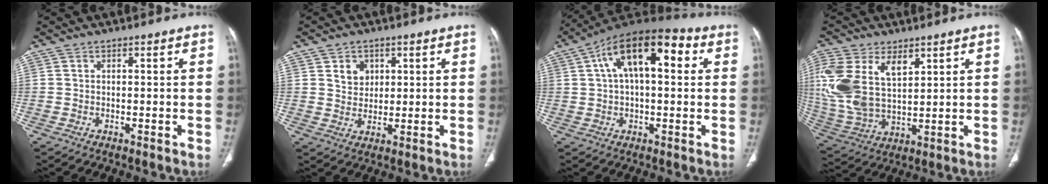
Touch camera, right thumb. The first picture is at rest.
{"total": 4.4, "force": [1.8, 3.6, 1.8], "torque": [-0.010, -0.011, 0.034]}
{"total": 16.6, "force": [4.7, 8.0, 13.8], "torque": [-0.206, 0.032, 0.067]}
{"total": 16.8, "force": [6.1, 9.7, 12.3], "torque": [-0.268, -0.015, 0.131]}